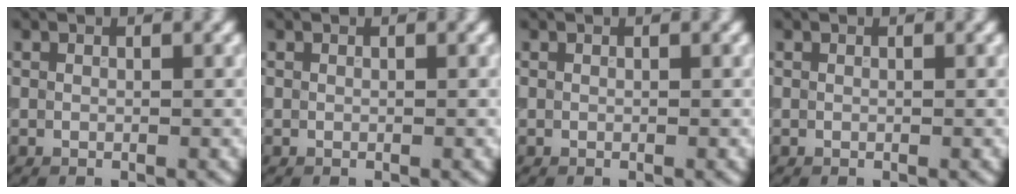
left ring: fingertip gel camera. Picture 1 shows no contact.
{"total": 0.0}
{"total": 0.0}
{"total": 0.0}